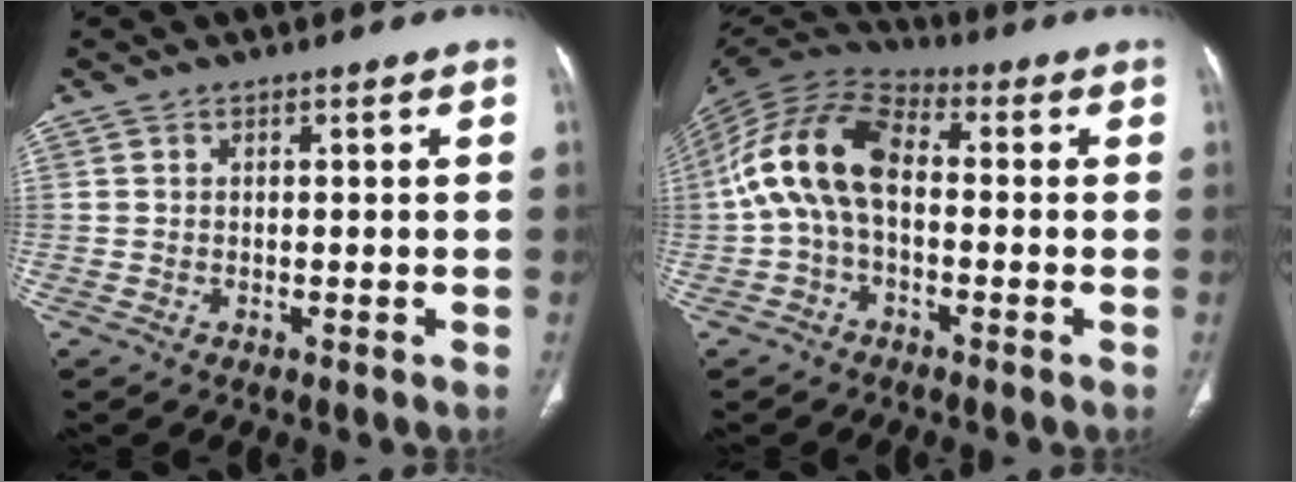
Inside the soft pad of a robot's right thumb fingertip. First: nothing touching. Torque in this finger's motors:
{"motor_torque": [1.31, 3.45, 1.79, -0.24, 0.23]}